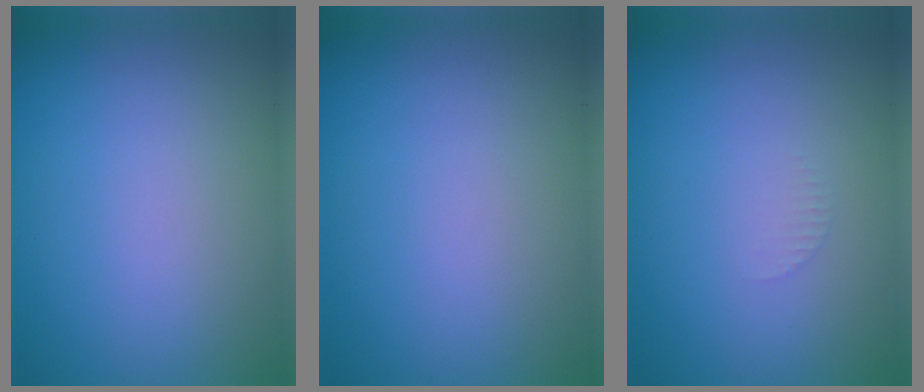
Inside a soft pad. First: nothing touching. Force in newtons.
{"total": 0.0}
{"total": 0.7, "press": 0.6, "slide": 0.1}